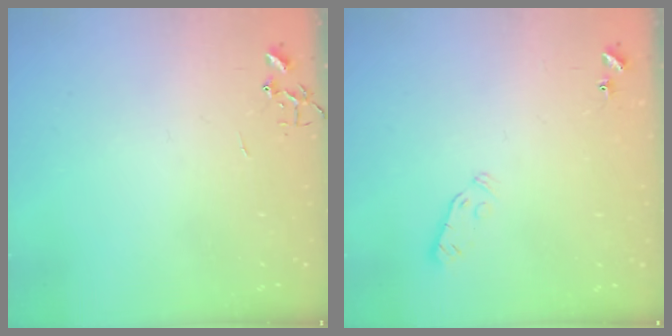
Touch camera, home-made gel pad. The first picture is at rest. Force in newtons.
{"total": 3.8, "press": 3.7, "slide": 0.9}